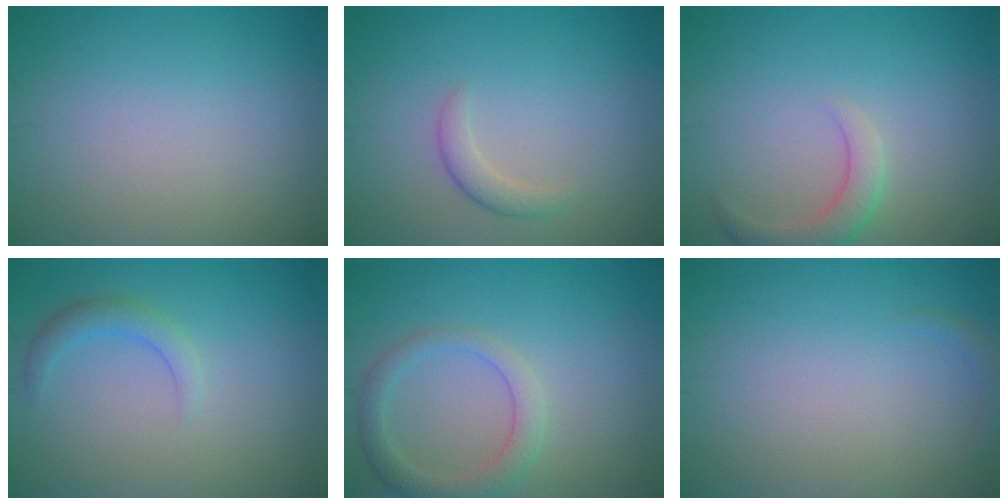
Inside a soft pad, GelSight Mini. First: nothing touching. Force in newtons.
{"total": 1.6, "press": 1.6, "slide": 0.1}
{"total": 2.7, "press": 2.7, "slide": 0.2}
{"total": 2.0, "press": 2.0, "slide": 0.1}
{"total": 3.0, "press": 2.9, "slide": 0.3}
{"total": 0.8, "press": 0.8, "slide": 0.0}